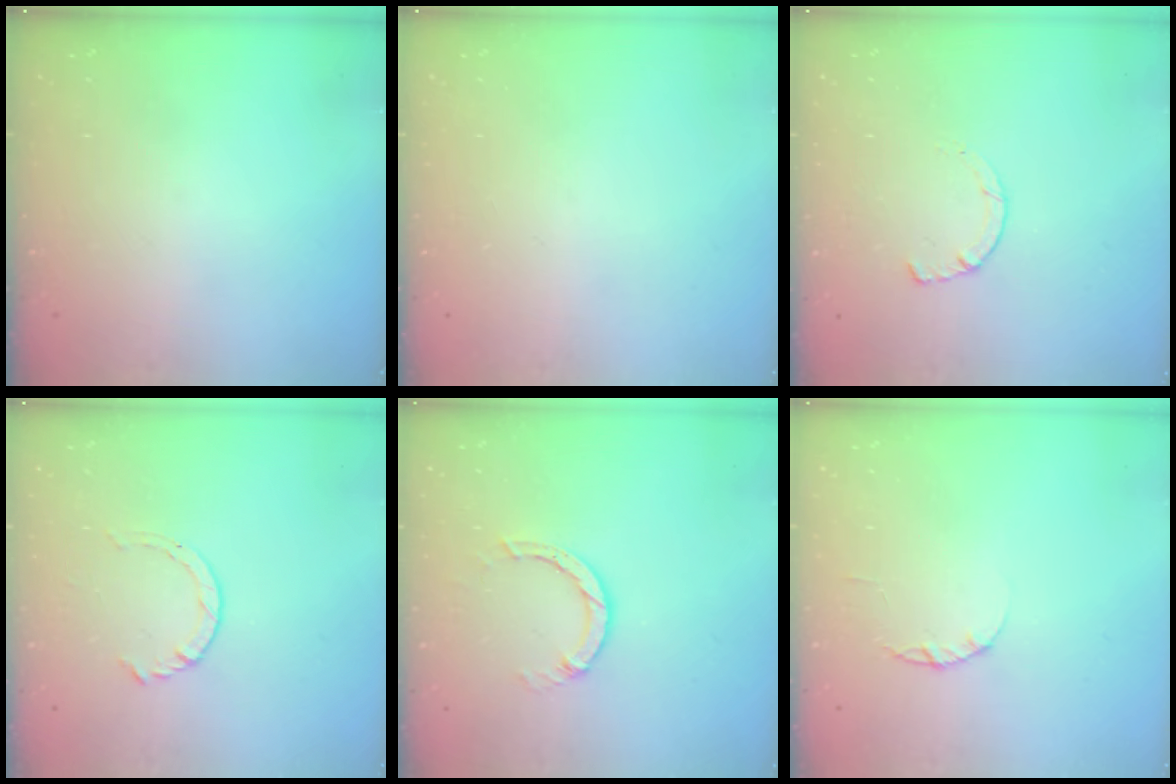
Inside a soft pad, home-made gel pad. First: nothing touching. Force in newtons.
{"total": 0.0}
{"total": 1.8, "press": 1.7, "slide": 0.3}
{"total": 3.4, "press": 3.4, "slide": 0.5}
{"total": 4.4, "press": 4.4, "slide": 0.5}
{"total": 1.7, "press": 1.7, "slide": 0.3}